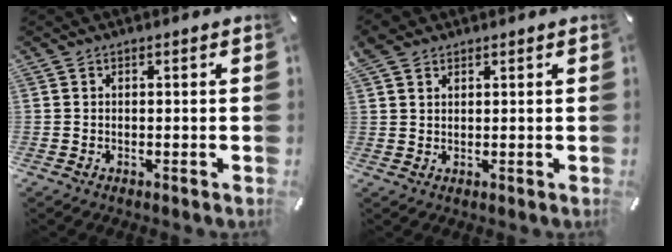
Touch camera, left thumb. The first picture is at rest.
{"total": 3.0, "force": [2.0, 2.1, 0.8], "torque": [-0.019, 0.003, 0.039]}